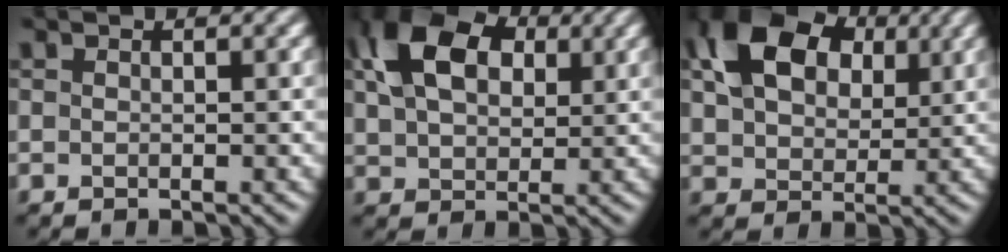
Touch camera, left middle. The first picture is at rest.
{"total": 9.5, "force": [3.7, 6.0, 6.3], "torque": [-0.135, 0.024, 0.062]}
{"total": 11.2, "force": [4.5, 7.4, 7.1], "torque": [-0.144, 0.028, 0.070]}